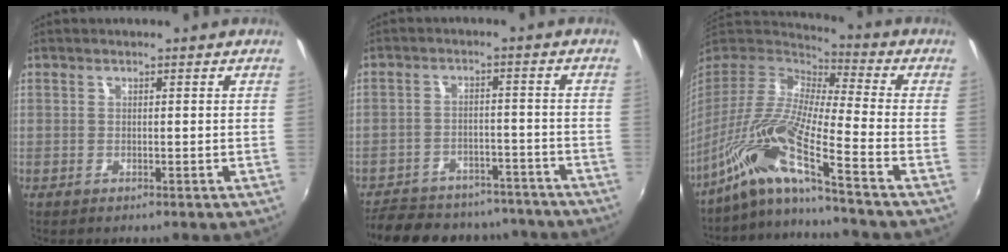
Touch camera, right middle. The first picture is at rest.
{"total": 20.4, "force": [-17.4, 8.0, 7.3], "torque": [-0.163, 0.023, -0.226]}
{"total": 15.7, "force": [-10.8, -0.5, 11.4], "torque": [-0.204, -0.022, -0.223]}